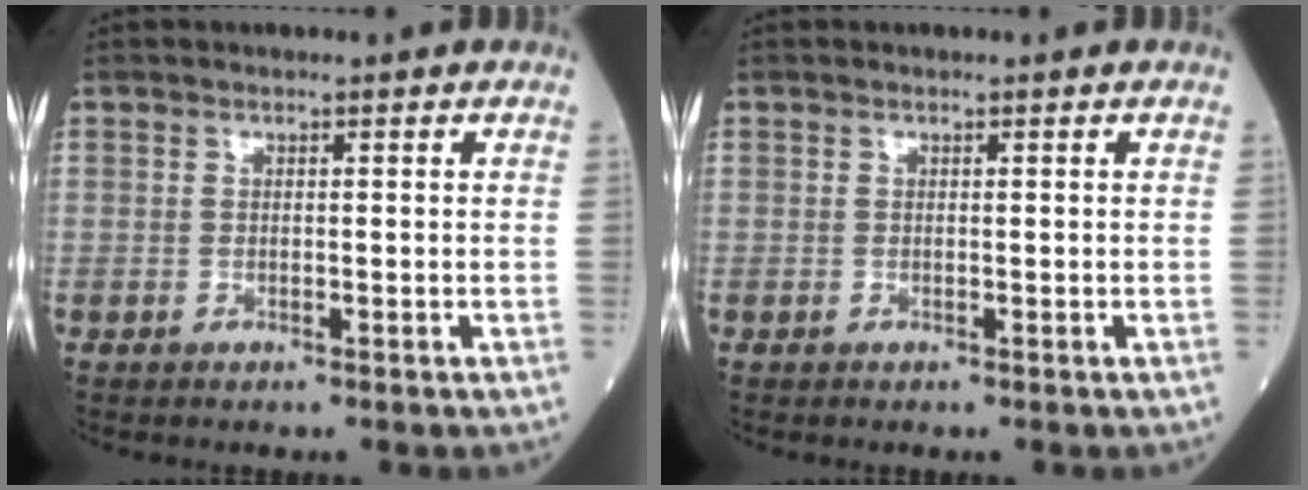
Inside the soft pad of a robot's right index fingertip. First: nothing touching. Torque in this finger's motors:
{"motor_torque": [0.10, 0.01, 0.05, 0.01]}